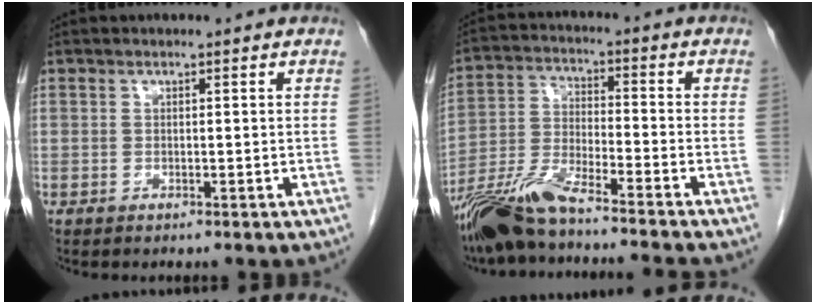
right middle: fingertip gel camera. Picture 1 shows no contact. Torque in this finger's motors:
{"motor_torque": [0.99, -0.96, 0.13, 0.07]}